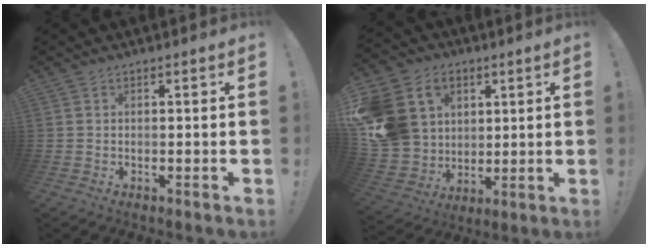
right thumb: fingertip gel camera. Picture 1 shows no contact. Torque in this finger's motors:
{"motor_torque": [0.61, 0.74, 1.30, 0.63, 0.20]}